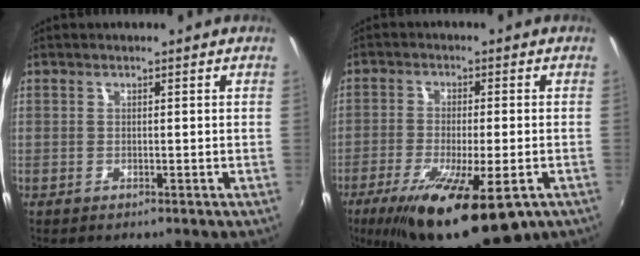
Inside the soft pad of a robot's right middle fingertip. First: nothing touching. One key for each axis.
{"total": 17.6, "fx": -10.4, "fy": 4.8, "fz": 13.4, "tx": -0.251, "ty": -0.058, "tz": -0.165}